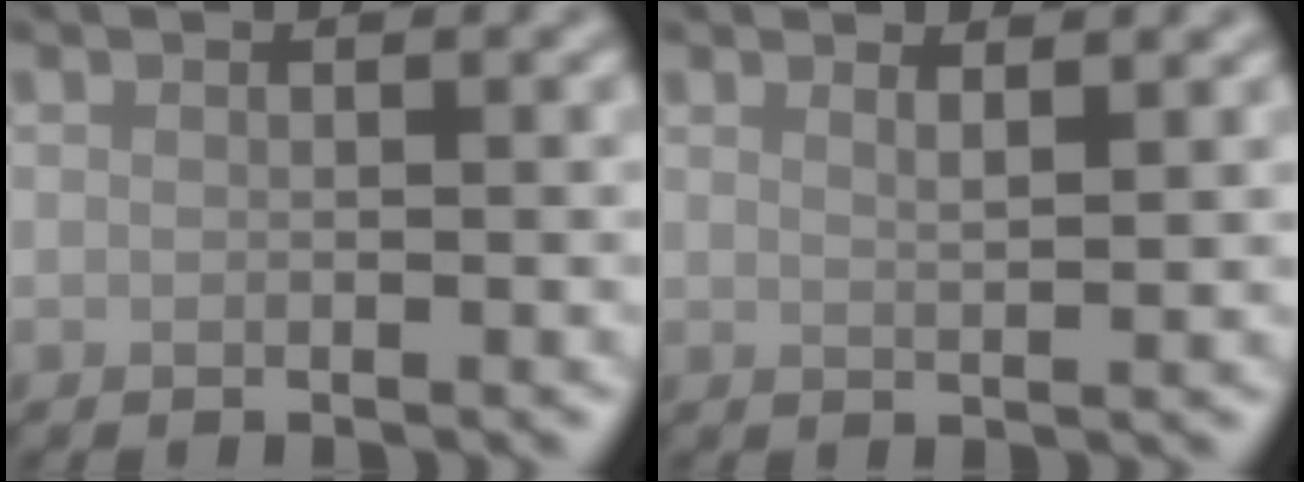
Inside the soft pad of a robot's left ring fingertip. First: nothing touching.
{"total": 1.6, "force": [1.2, 0.4, 0.9], "torque": [-0.005, 0.001, 0.014]}